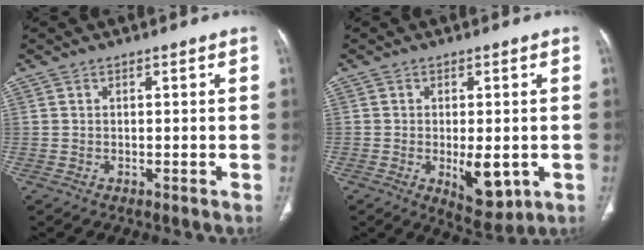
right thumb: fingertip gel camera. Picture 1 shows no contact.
{"total": 7.5, "force": [-1.7, 3.5, 6.4], "torque": [-0.076, -0.014, -0.013]}